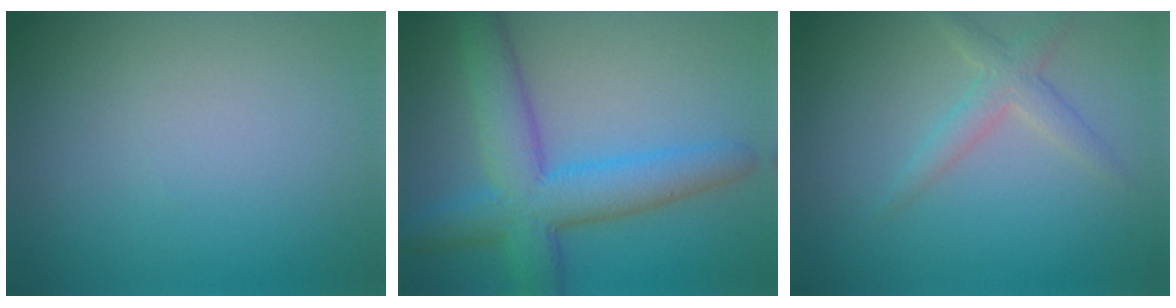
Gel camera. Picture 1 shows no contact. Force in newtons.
{"total": 7.2, "press": 7.2, "slide": 0.2}
{"total": 2.1, "press": 2.1, "slide": 0.1}